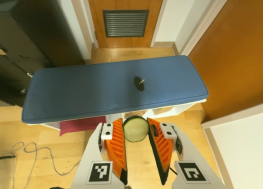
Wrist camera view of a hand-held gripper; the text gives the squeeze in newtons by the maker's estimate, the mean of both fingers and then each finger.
{"total": 7.8, "left": 7.8, "right": 7.8}